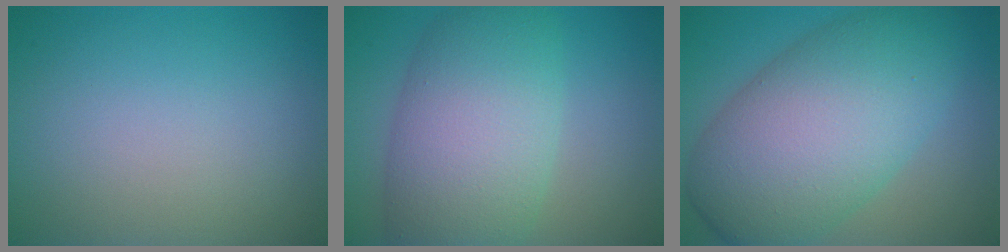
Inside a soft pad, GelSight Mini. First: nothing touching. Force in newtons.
{"total": 9.4, "press": 9.4, "slide": 0.3}
{"total": 11.4, "press": 11.4, "slide": 0.1}